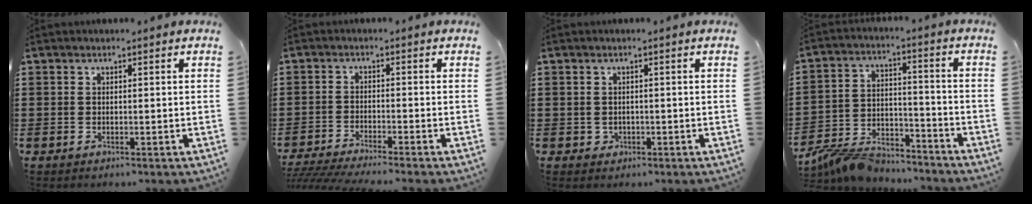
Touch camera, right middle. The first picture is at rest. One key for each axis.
{"total": 3.2, "fx": -3.0, "fy": -0.3, "fz": 1.2, "tx": -0.034, "ty": -0.010, "tz": -0.065}
{"total": 0.8, "fx": -0.1, "fy": 0.8, "fz": 0.3, "tx": -0.008, "ty": 0.006, "tz": -0.004}
{"total": 7.5, "fx": -7.3, "fy": 1.4, "fz": 1.2, "tx": -0.038, "ty": 0.006, "tz": -0.148}